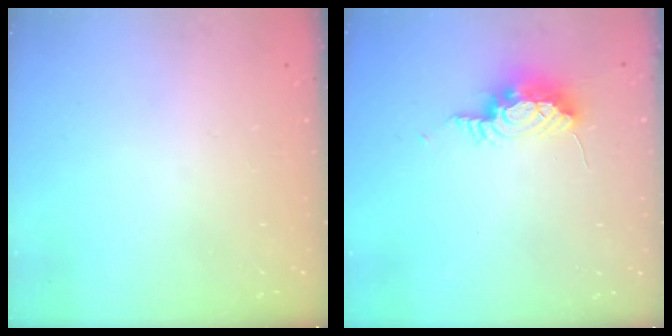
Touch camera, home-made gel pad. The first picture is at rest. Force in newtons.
{"total": 15.5, "press": 10.5, "slide": 11.3}